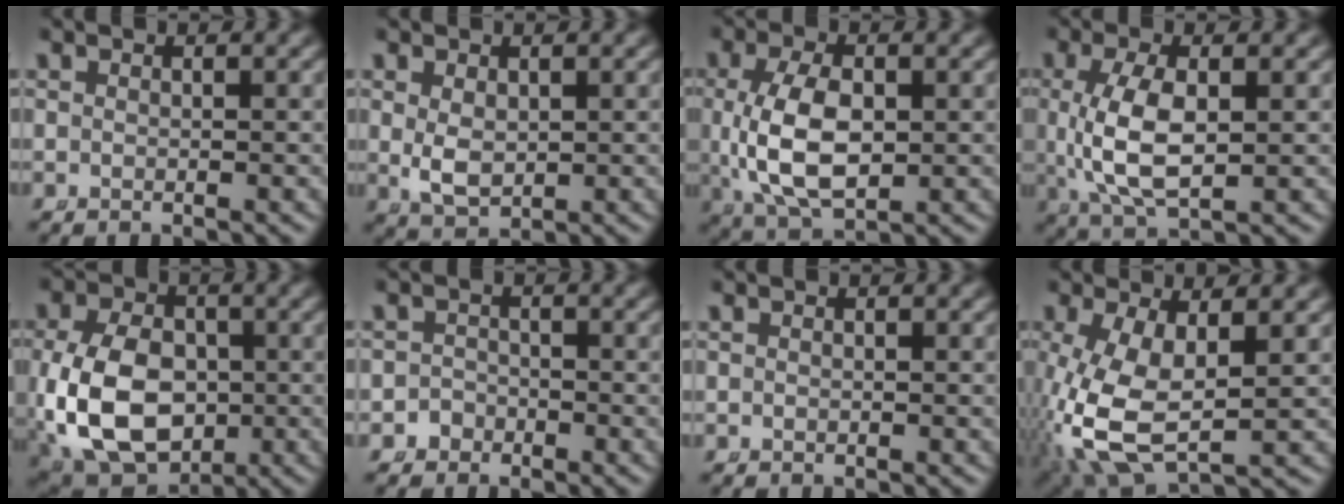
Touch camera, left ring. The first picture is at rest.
{"total": 3.0, "force": [-0.1, 2.0, 2.2], "torque": [-0.056, -0.025, 0.020]}
{"total": 7.1, "force": [-0.3, 4.1, 5.7], "torque": [-0.134, -0.014, 0.012]}
{"total": 5.9, "force": [0.0, 2.7, 5.2], "torque": [-0.124, -0.012, 0.016]}
{"total": 11.2, "force": [-1.5, 8.5, 7.2], "torque": [-0.167, -0.047, -0.001]}
{"total": 2.6, "force": [-1.6, 2.1, -0.1], "torque": [-0.004, -0.012, -0.027]}
{"total": 0.0}
{"total": 9.2, "force": [-1.7, 5.7, 7.0], "torque": [-0.190, -0.059, 0.011]}